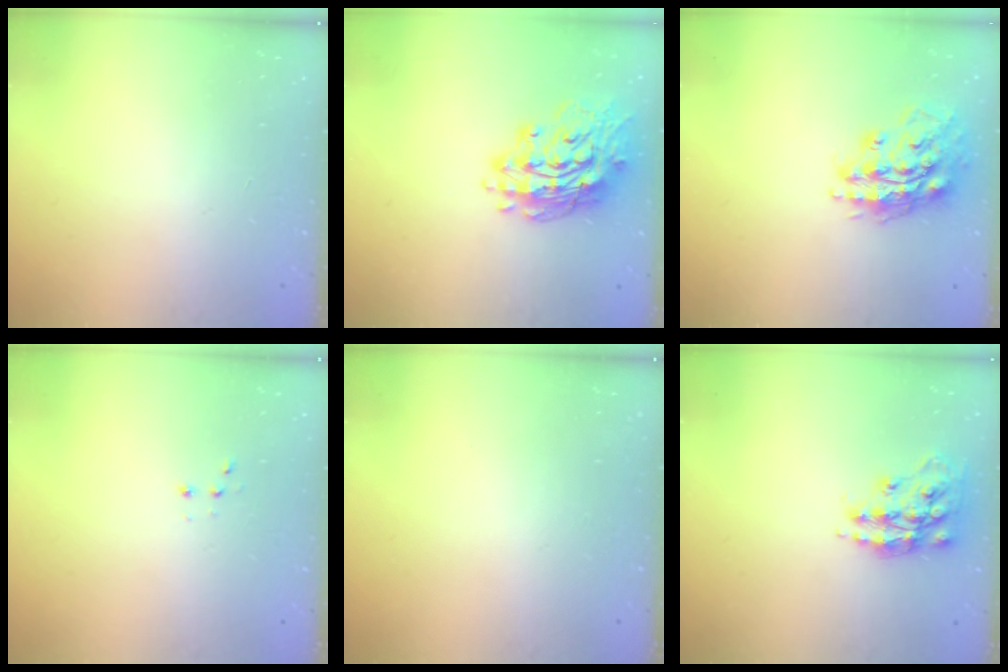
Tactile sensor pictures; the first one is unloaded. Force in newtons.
{"total": 18.5, "press": 18.4, "slide": 2.1}
{"total": 18.0, "press": 17.8, "slide": 2.5}
{"total": 2.8, "press": 2.7, "slide": 0.7}
{"total": 0.0}
{"total": 14.5, "press": 14.5, "slide": 1.0}